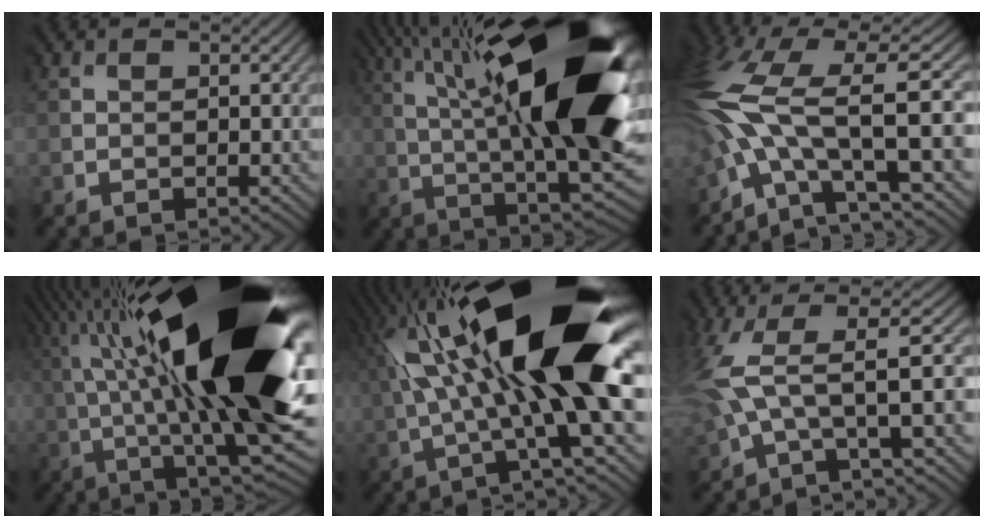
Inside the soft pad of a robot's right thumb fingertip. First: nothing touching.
{"total": 21.6, "force": [6.1, 6.2, 19.8], "torque": [-0.310, 0.041, 0.095]}
{"total": 15.2, "force": [-1.2, 4.9, 14.3], "torque": [-0.332, 0.006, -0.006]}
{"total": 22.9, "force": [4.8, 5.8, 21.6], "torque": [-0.382, 0.018, 0.079]}
{"total": 20.3, "force": [4.2, 4.4, 19.4], "torque": [-0.325, 0.023, 0.070]}
{"total": 7.6, "force": [0.6, 1.4, 7.4], "torque": [-0.161, 0.012, 0.000]}